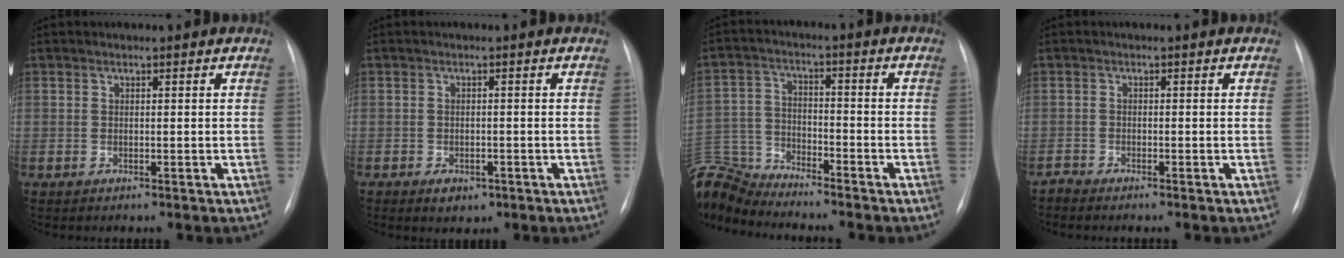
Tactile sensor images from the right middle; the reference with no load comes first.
{"total": 2.5, "force": [-1.4, 1.7, 1.3], "torque": [-0.013, 0.002, -0.008]}
{"total": 12.9, "force": [-12.5, 1.9, 2.5], "torque": [-0.065, 0.020, -0.237]}
{"total": 1.1, "force": [-1.1, -0.1, 0.0], "torque": [-0.001, -0.004, -0.020]}